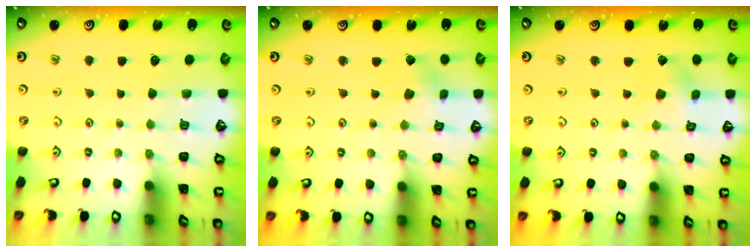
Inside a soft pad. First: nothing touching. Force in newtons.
{"total": 2.0, "press": 1.9, "slide": 0.3}
{"total": 2.0, "press": 2.0, "slide": 0.1}